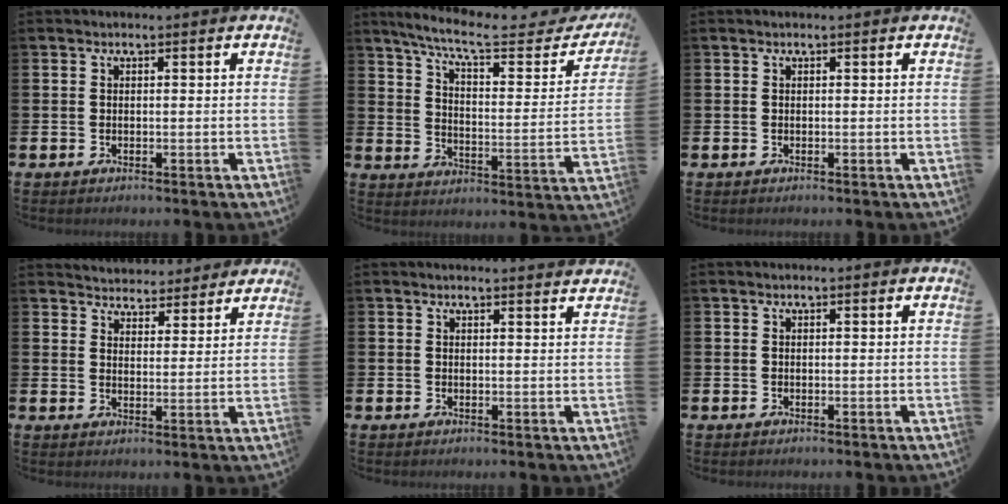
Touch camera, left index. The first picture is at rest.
{"total": 8.9, "force": [7.6, 1.5, 4.4], "torque": [-0.111, -0.043, 0.124]}
{"total": 0.0}
{"total": 4.2, "force": [4.1, 1.0, -0.5], "torque": [-0.005, -0.029, 0.071]}
{"total": 1.4, "force": [1.4, -0.1, 0.1], "torque": [0.010, -0.011, 0.023]}
{"total": 0.0}